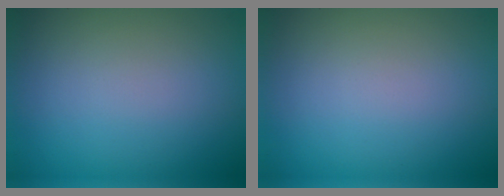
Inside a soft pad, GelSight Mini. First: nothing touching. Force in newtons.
{"total": 0.0}